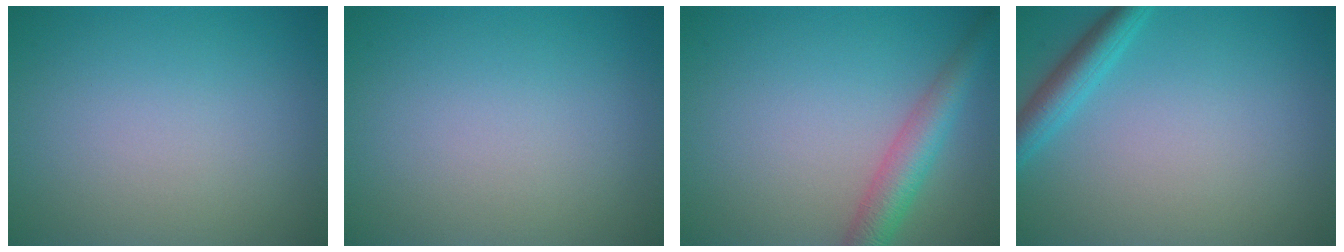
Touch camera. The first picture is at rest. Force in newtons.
{"total": 0.0}
{"total": 4.0, "press": 4.0, "slide": 0.1}
{"total": 2.8, "press": 2.8, "slide": 0.1}